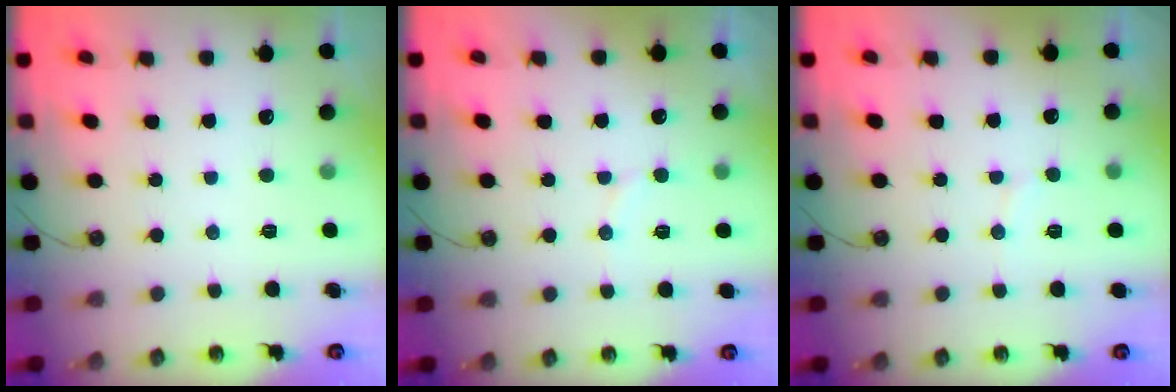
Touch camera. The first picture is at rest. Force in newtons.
{"total": 5.5, "press": 5.4, "slide": 1.1}
{"total": 3.3, "press": 3.3, "slide": 0.4}